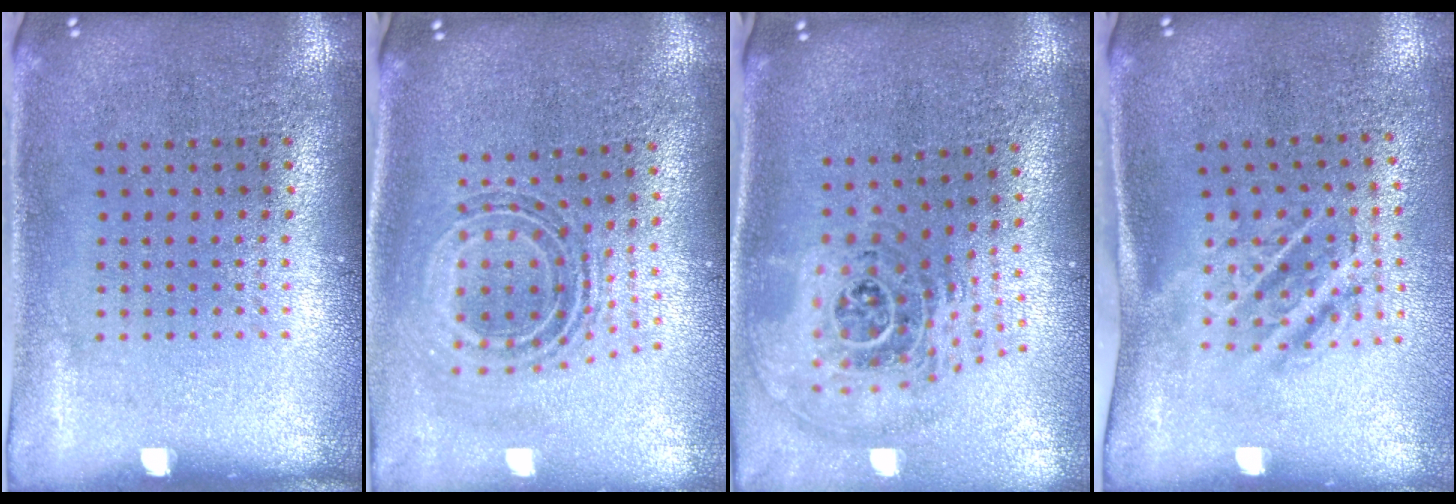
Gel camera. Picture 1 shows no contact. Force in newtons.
{"total": 0.9, "press": 0.8, "slide": 0.4}
{"total": 1.9, "press": 1.5, "slide": 1.2}
{"total": 1.8, "press": 1.2, "slide": 1.4}